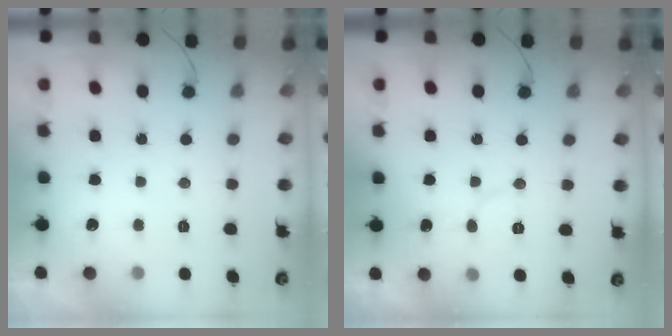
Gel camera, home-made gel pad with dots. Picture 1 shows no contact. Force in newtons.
{"total": 3.8, "press": 3.8, "slide": 0.5}